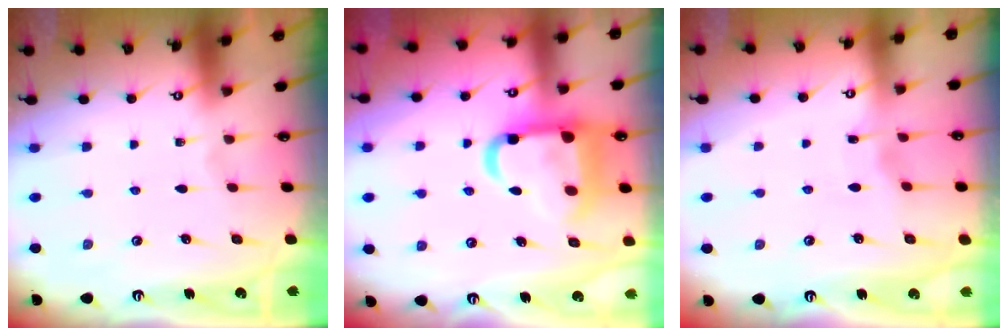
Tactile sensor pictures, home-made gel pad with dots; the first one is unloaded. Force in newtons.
{"total": 15.1, "press": 15.0, "slide": 1.9}
{"total": 2.5, "press": 2.5, "slide": 0.2}